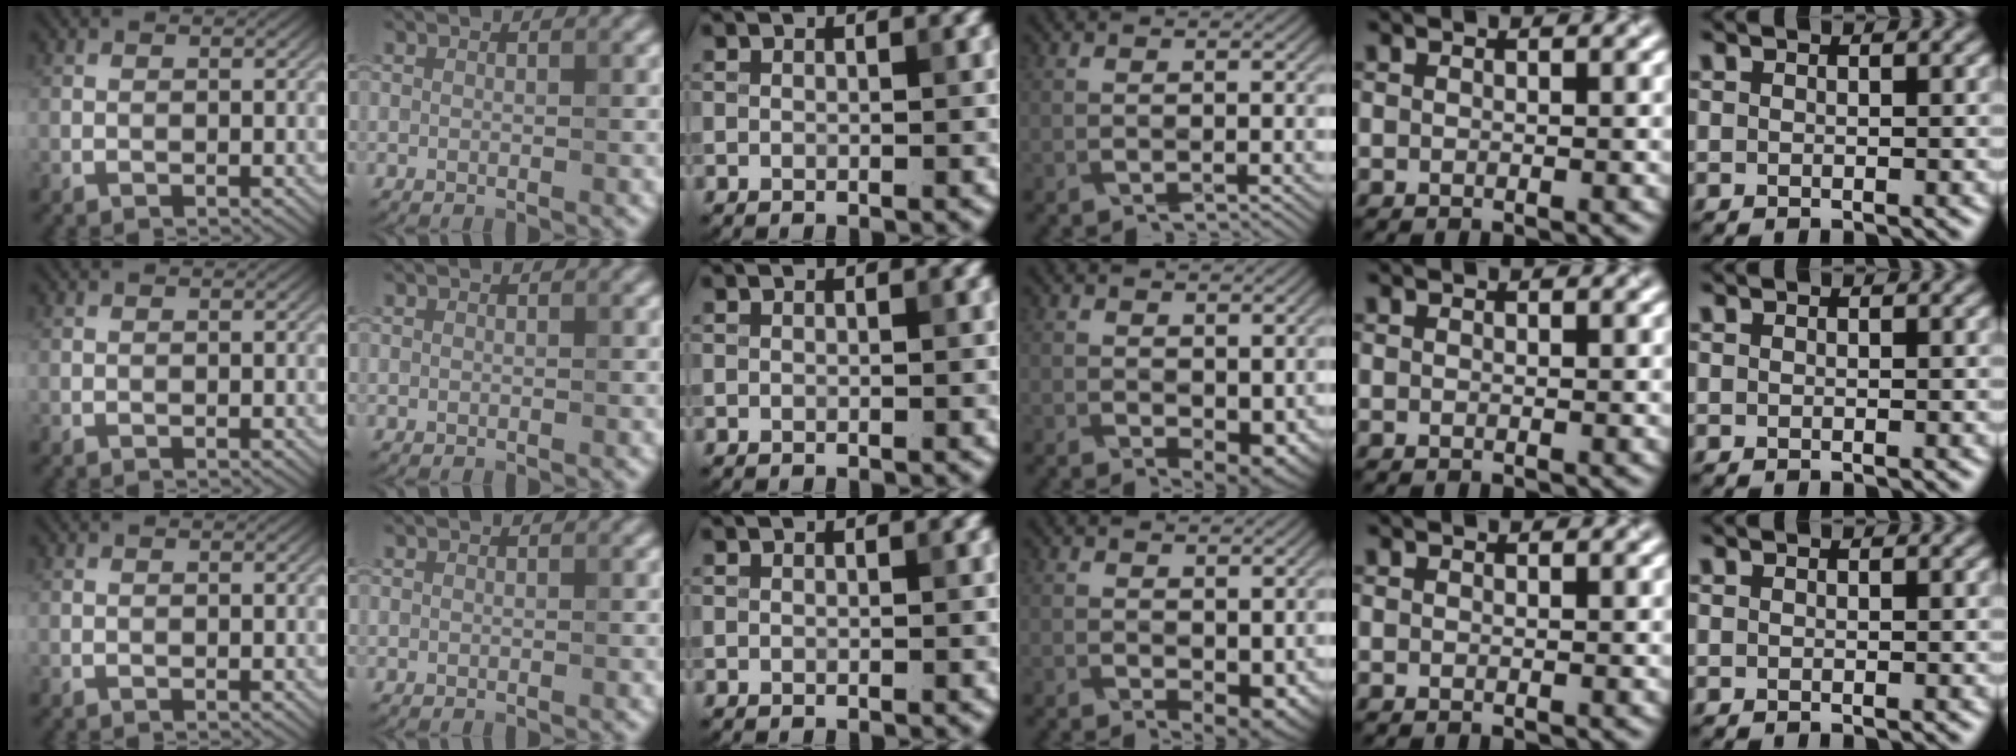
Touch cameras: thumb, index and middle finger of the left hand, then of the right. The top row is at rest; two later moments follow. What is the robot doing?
{"motion": "fold", "object": "plastic wrap"}